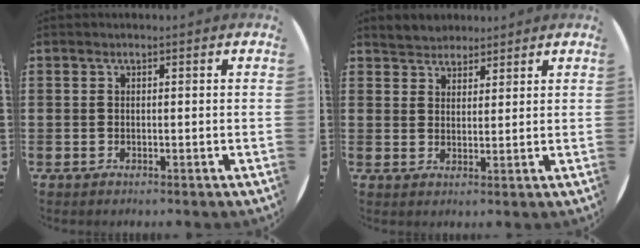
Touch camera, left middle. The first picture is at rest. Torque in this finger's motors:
{"motor_torque": [0.16, -0.16, 0.04, 0.02]}